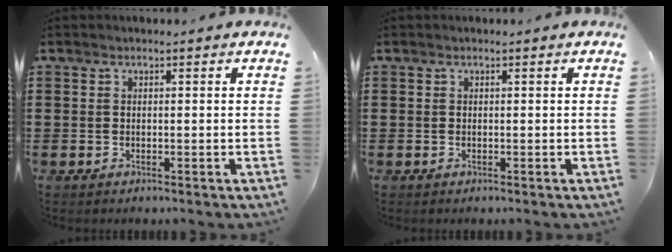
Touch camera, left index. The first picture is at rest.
{"total": 0.0}